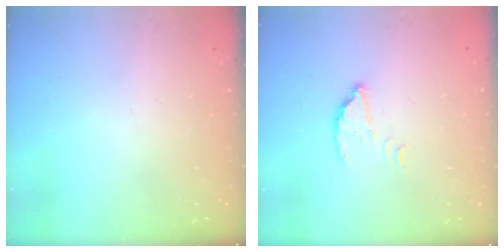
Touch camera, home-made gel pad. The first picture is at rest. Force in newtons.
{"total": 2.5, "press": 2.5, "slide": 0.0}